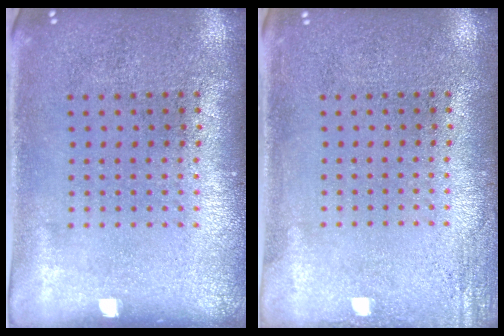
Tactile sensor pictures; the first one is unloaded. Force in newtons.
{"total": 1.8, "press": 1.8, "slide": 0.2}